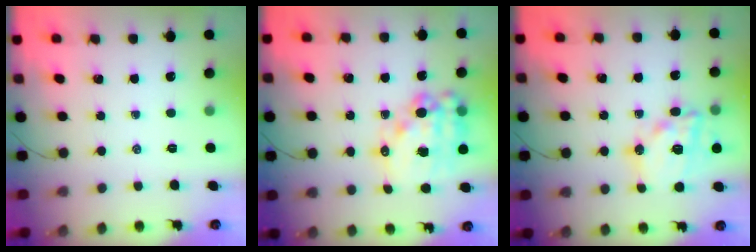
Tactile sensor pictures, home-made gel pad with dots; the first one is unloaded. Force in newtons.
{"total": 18.0, "press": 17.5, "slide": 3.8}
{"total": 17.0, "press": 16.7, "slide": 3.5}